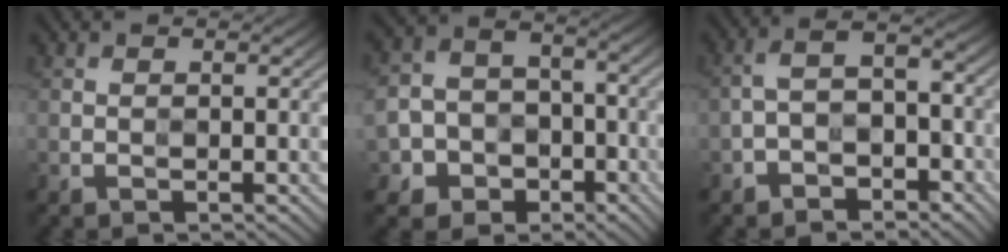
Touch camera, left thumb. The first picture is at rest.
{"total": 8.4, "force": [-3.9, 6.9, 2.8], "torque": [-0.069, -0.011, -0.092]}
{"total": 5.6, "force": [-3.5, 3.1, 3.0], "torque": [-0.047, 0.008, -0.072]}